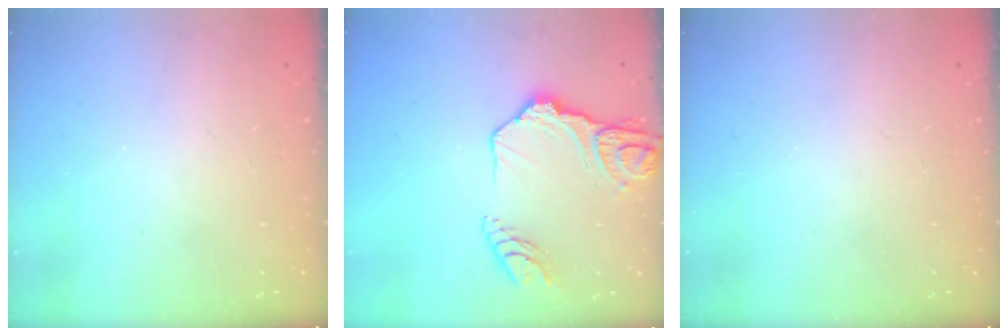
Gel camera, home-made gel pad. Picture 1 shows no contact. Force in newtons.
{"total": 15.8, "press": 15.8, "slide": 1.3}
{"total": 0.0}